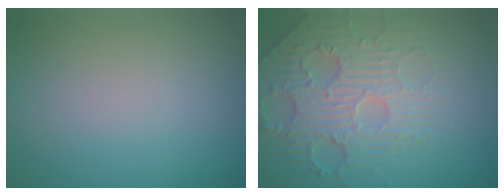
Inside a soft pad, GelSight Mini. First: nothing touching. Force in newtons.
{"total": 4.3, "press": 4.0, "slide": 1.6}